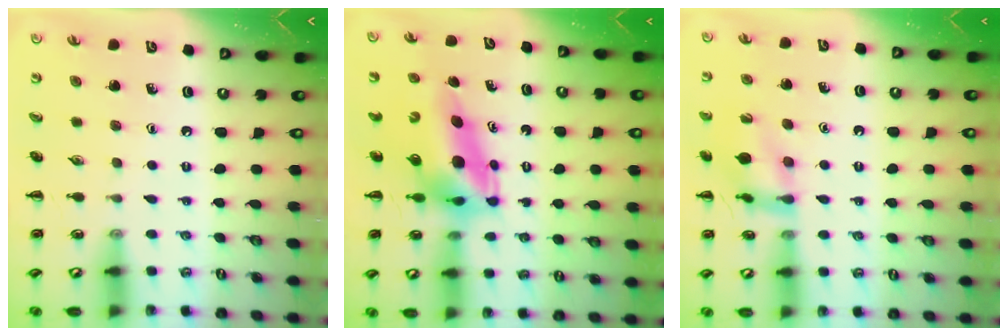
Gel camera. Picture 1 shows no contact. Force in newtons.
{"total": 7.9, "press": 7.6, "slide": 2.3}
{"total": 14.4, "press": 14.3, "slide": 2.2}